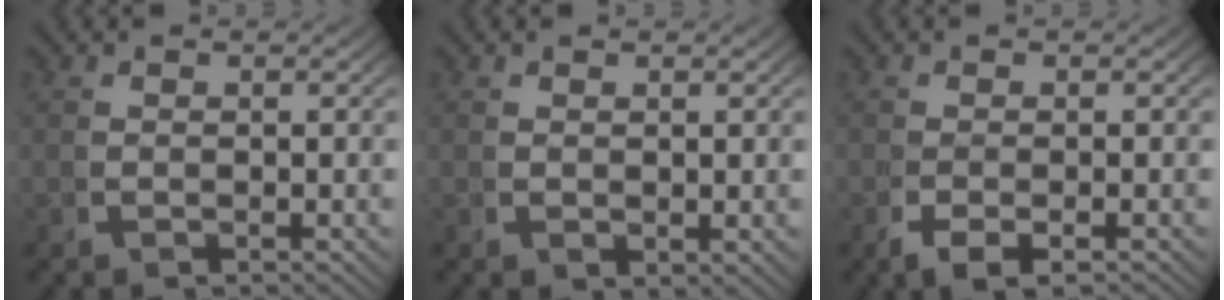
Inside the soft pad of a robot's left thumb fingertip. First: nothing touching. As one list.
[{"total": 0.7, "force": [0.7, 0.2, 0.2], "torque": [-0.001, 0.000, 0.018]}, {"total": 1.1, "force": [-0.9, -0.1, 0.7], "torque": [-0.007, 0.001, -0.014]}]